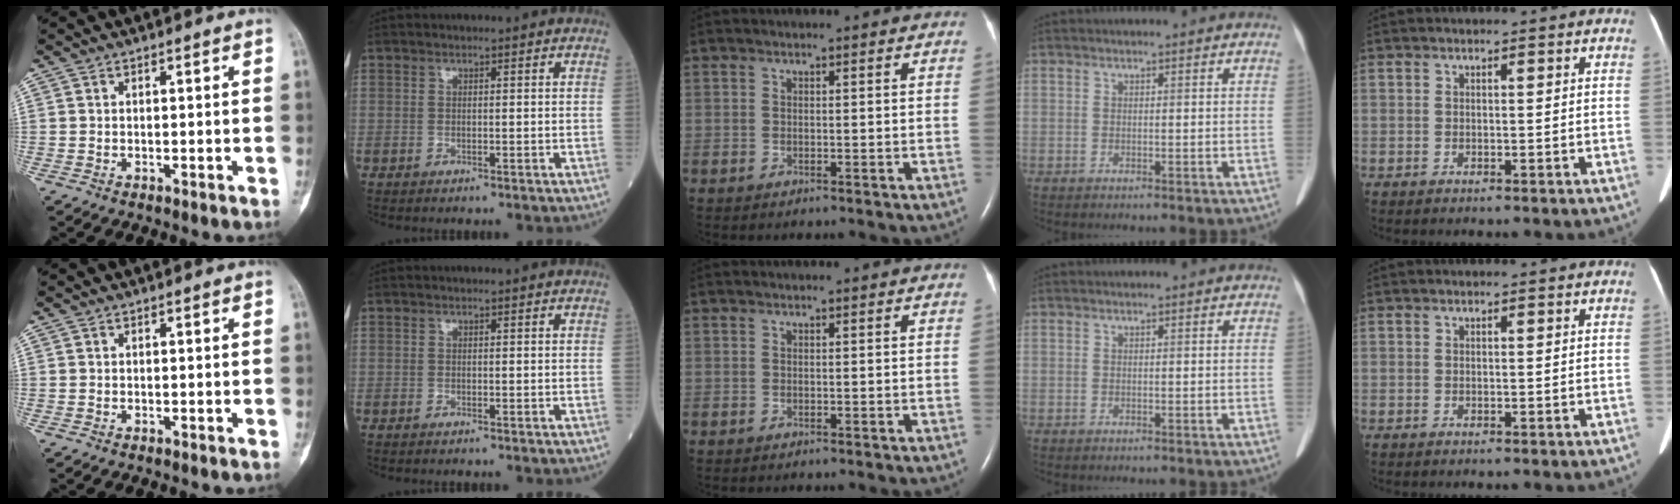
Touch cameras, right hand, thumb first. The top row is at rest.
{}